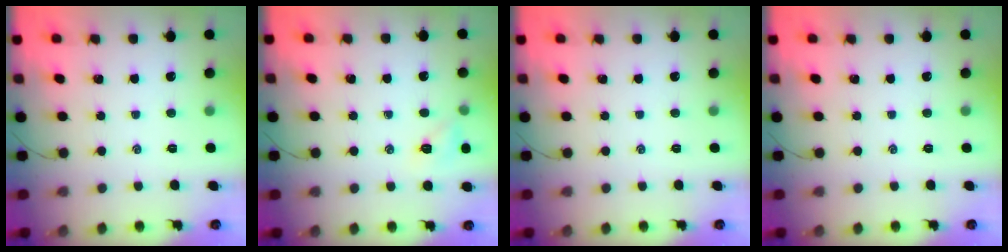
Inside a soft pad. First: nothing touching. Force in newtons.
{"total": 6.4, "press": 6.2, "slide": 1.5}
{"total": 0.0}
{"total": 0.0}